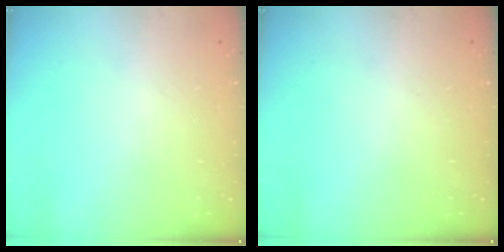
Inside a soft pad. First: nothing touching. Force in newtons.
{"total": 0.0}